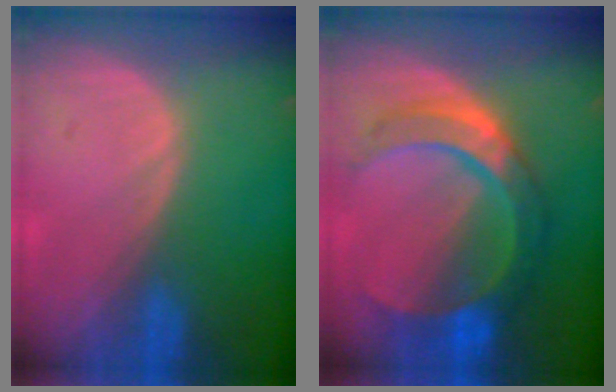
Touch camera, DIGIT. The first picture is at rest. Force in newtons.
{"total": 9.1, "press": 9.1, "slide": 0.8}